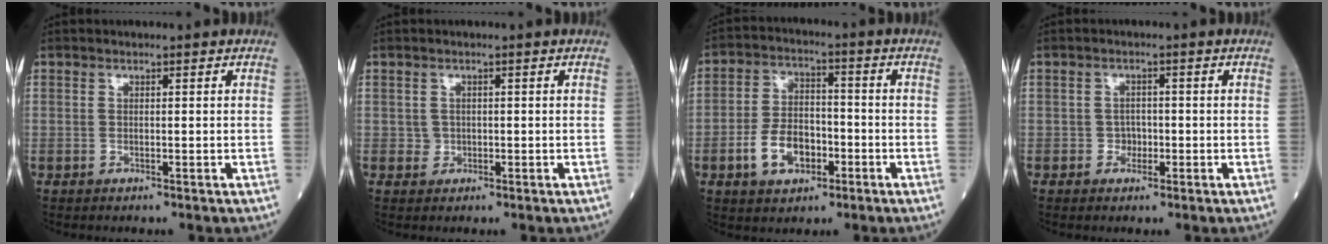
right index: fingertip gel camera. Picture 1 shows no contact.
{"total": 1.2, "force": [-0.1, 1.1, 0.1], "torque": [0.002, 0.004, -0.002]}
{"total": 8.3, "force": [-3.2, 5.0, 5.8], "torque": [-0.119, 0.012, -0.057]}
{"total": 1.9, "force": [-0.7, 1.6, 0.9], "torque": [-0.006, 0.008, -0.011]}